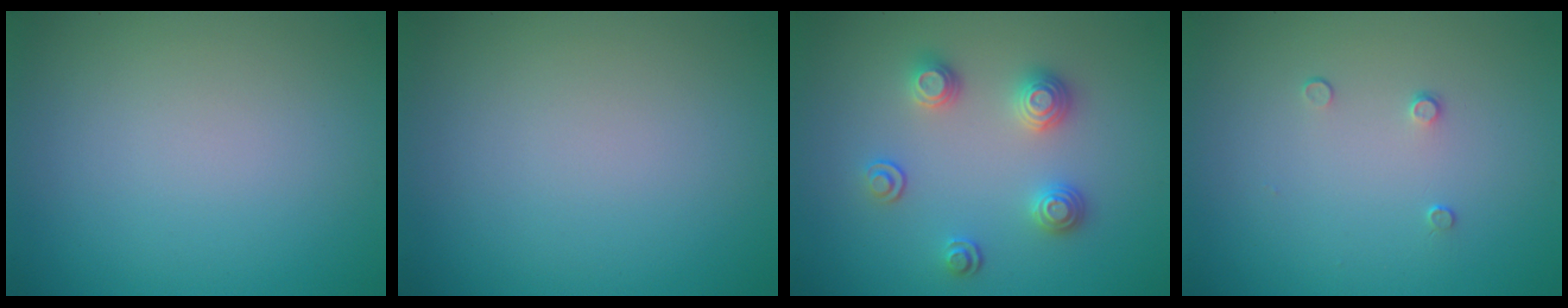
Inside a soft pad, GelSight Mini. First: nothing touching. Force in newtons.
{"total": 0.0}
{"total": 3.1, "press": 2.8, "slide": 1.4}
{"total": 0.8, "press": 0.4, "slide": 0.6}